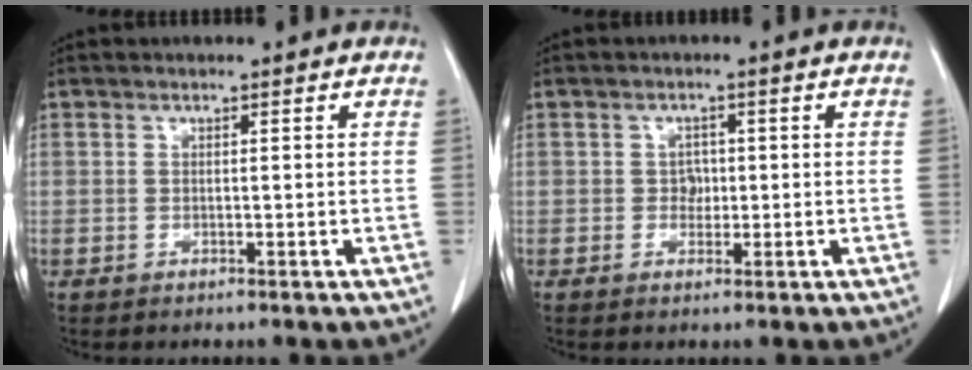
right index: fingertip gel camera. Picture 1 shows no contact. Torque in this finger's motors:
{"motor_torque": [0.06, -0.02, 0.00, 0.01]}